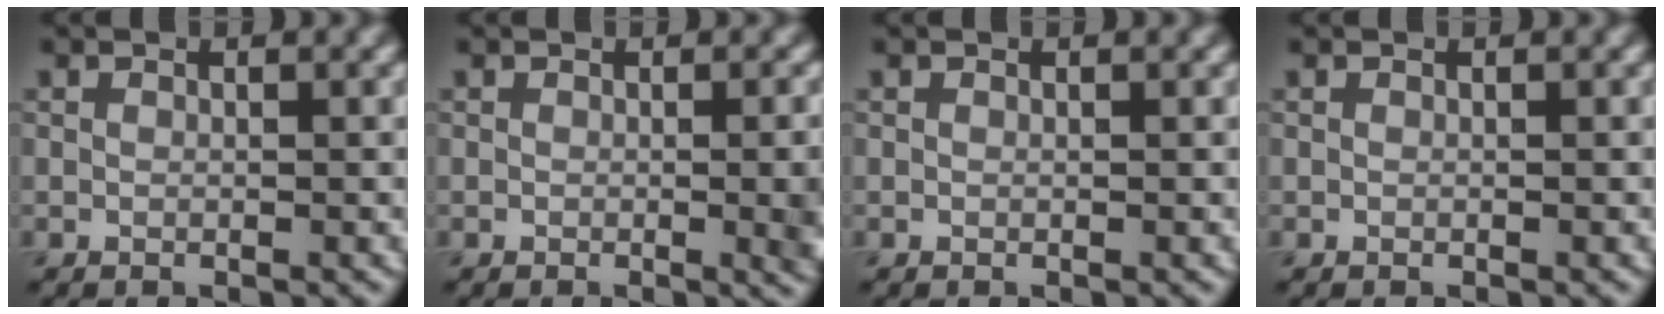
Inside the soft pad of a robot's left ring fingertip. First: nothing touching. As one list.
[{"total": 3.1, "force": [-0.2, 0.9, 2.9], "torque": [-0.029, 0.001, -0.004]}, {"total": 0.0}, {"total": 0.0}]